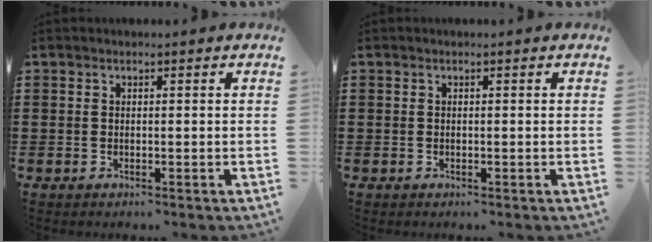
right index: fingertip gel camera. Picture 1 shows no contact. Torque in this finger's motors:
{"motor_torque": [-0.79, 1.35, -0.02, -0.01]}